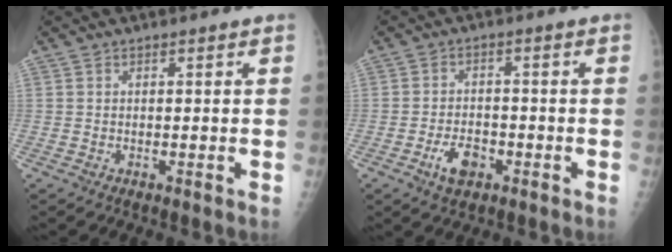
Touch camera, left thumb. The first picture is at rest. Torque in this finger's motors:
{"motor_torque": [0.07, 0.09, 0.37, 0.20, 0.03]}